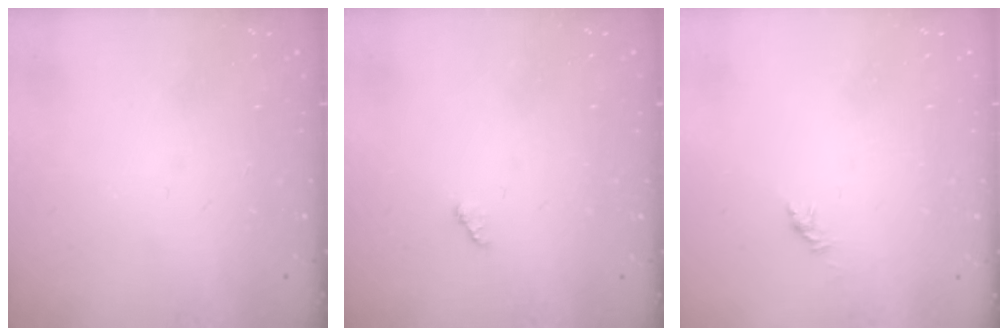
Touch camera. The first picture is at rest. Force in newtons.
{"total": 1.3, "press": 1.3, "slide": 0.2}
{"total": 0.0}